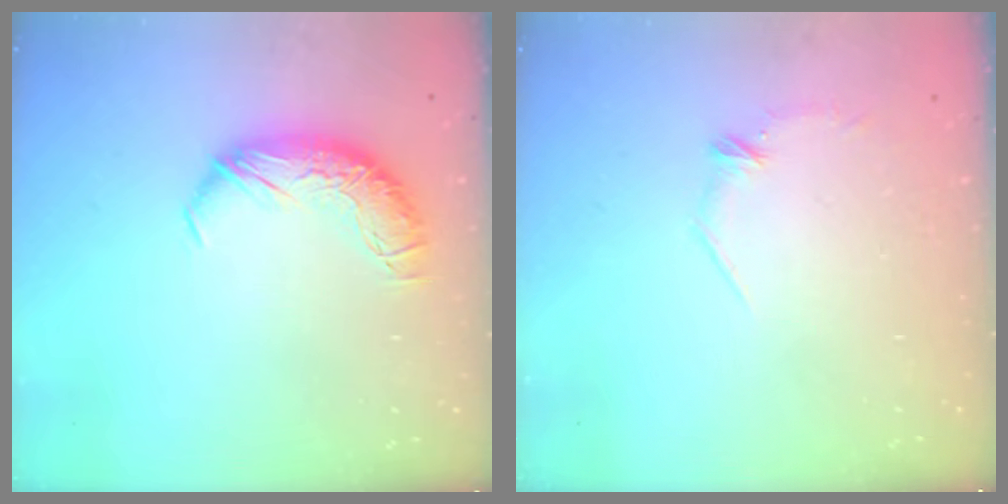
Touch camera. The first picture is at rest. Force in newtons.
{"total": 7.5, "press": 7.4, "slide": 0.8}